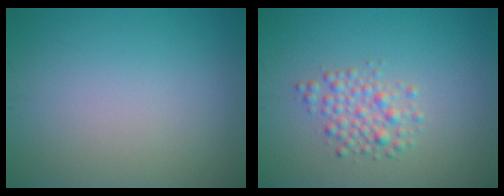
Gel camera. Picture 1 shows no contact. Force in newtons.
{"total": 2.6, "press": 2.6, "slide": 0.1}